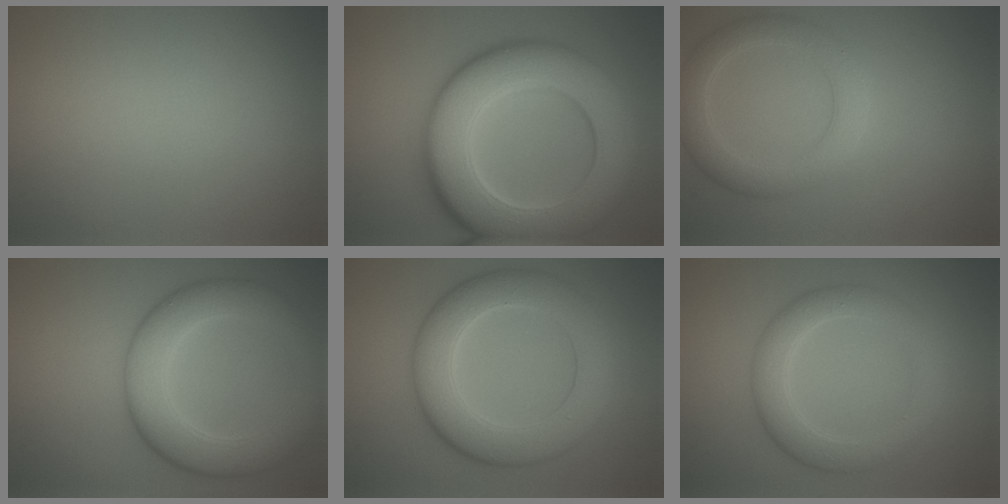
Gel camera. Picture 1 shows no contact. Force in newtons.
{"total": 12.7, "press": 12.7, "slide": 0.2}
{"total": 4.0, "press": 4.0, "slide": 0.2}
{"total": 7.3, "press": 7.3, "slide": 0.1}
{"total": 7.7, "press": 7.7, "slide": 0.1}
{"total": 4.2, "press": 4.2, "slide": 0.3}